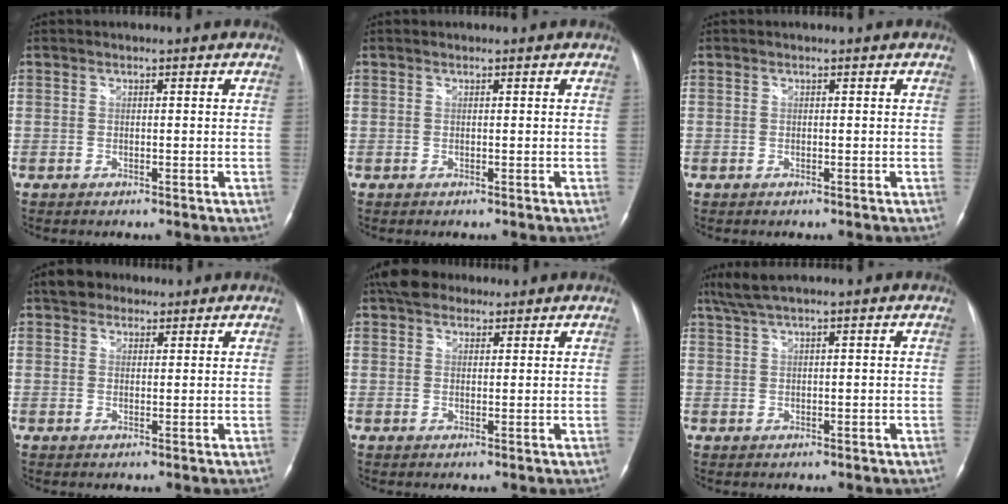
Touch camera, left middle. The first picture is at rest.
{"total": 0.0}
{"total": 0.0}
{"total": 3.8, "force": [2.7, 2.4, 1.0], "torque": [-0.022, 0.020, 0.045]}
{"total": 5.4, "force": [4.2, 2.8, 1.8], "torque": [-0.034, 0.027, 0.076]}
{"total": 3.6, "force": [2.6, -0.2, 2.5], "torque": [-0.062, 0.019, 0.055]}